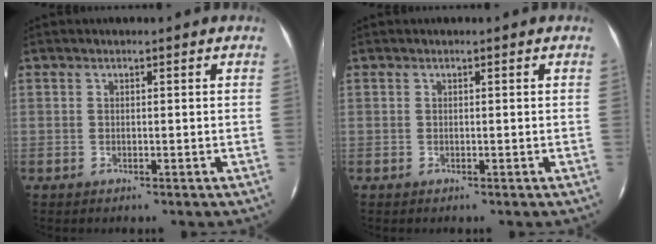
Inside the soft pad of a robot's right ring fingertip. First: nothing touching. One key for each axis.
{"total": 0.0}